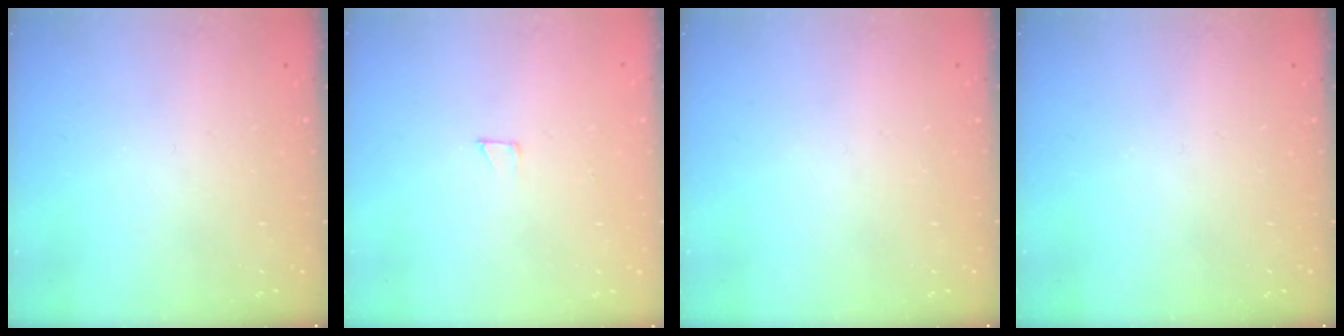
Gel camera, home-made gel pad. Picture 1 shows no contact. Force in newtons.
{"total": 1.7, "press": 1.7, "slide": 0.1}
{"total": 0.0}
{"total": 0.0}